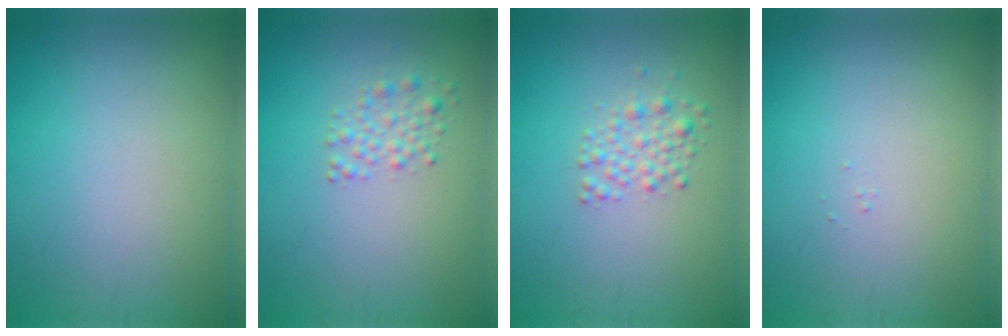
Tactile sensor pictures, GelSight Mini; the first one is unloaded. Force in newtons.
{"total": 1.7, "press": 1.7, "slide": 0.0}
{"total": 2.0, "press": 2.0, "slide": 0.1}
{"total": 0.0}